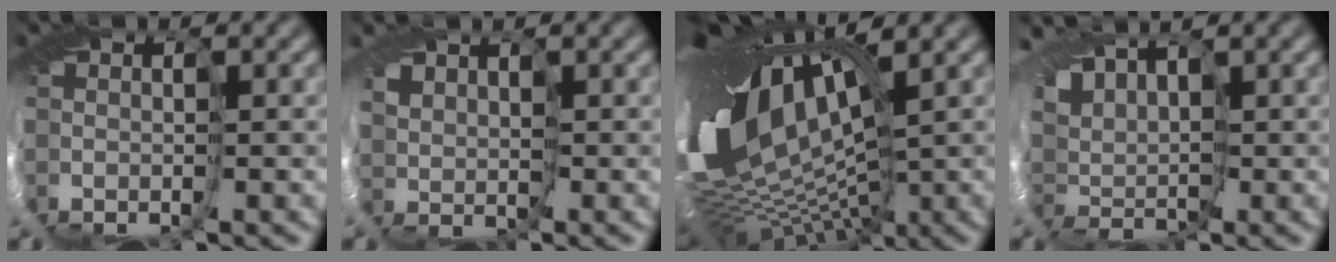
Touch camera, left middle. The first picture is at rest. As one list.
[{"total": 1.4, "force": [1.3, 0.6, -0.2], "torque": [-0.002, -0.002, 0.021]}, {"total": 17.7, "force": [2.2, 9.5, 14.8], "torque": [-0.270, -0.019, 0.050]}, {"total": 5.1, "force": [3.1, 2.4, 3.2], "torque": [-0.071, 0.003, 0.051]}]